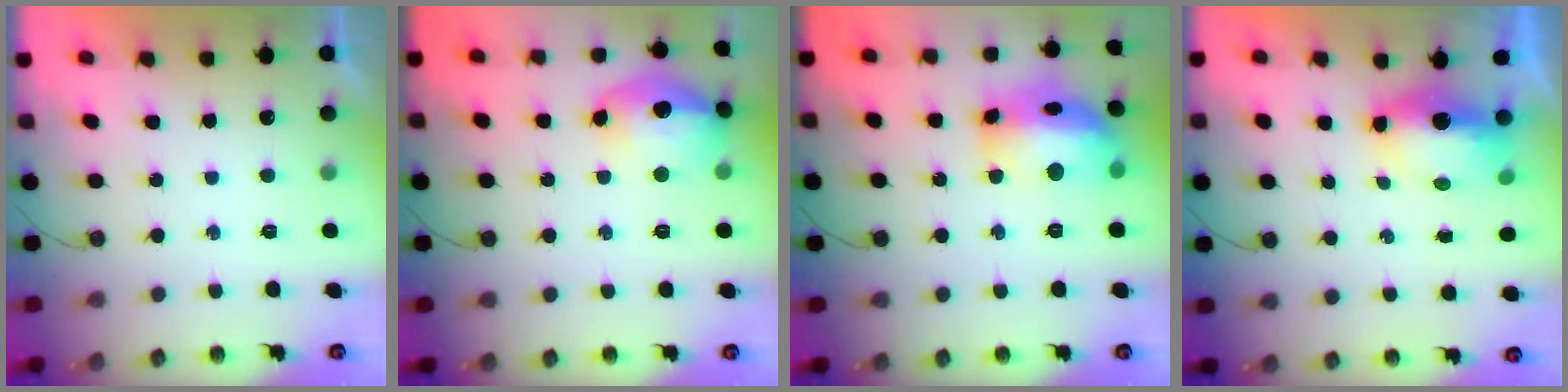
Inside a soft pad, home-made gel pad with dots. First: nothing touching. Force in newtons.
{"total": 16.8, "press": 16.8, "slide": 0.8}
{"total": 18.9, "press": 18.8, "slide": 1.6}
{"total": 7.8, "press": 7.6, "slide": 1.3}